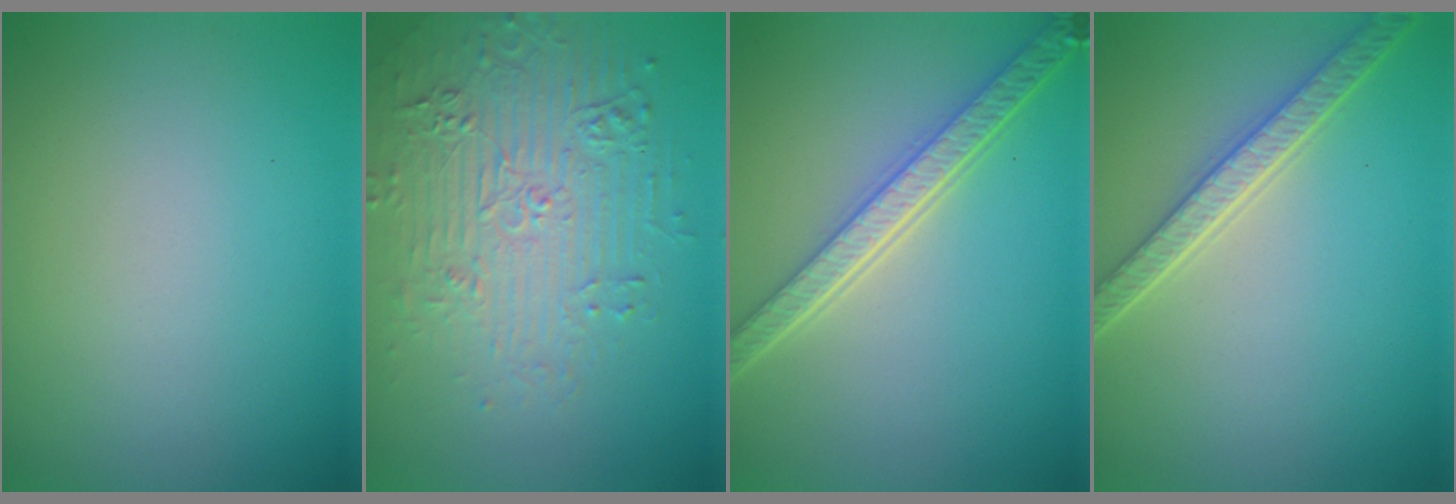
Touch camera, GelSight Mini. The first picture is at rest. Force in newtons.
{"total": 5.6, "press": 4.6, "slide": 3.1}
{"total": 5.5, "press": 4.0, "slide": 3.8}
{"total": 4.1, "press": 3.4, "slide": 2.2}